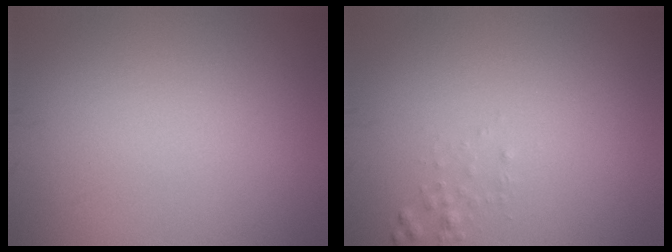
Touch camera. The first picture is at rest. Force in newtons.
{"total": 0.6, "press": 0.6, "slide": 0.0}